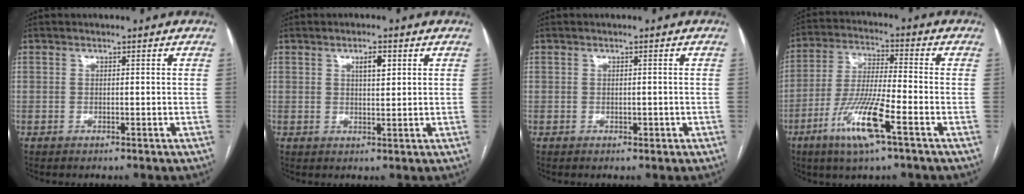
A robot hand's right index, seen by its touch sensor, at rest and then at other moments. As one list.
[{"total": 2.8, "force": [1.3, 0.9, 2.4], "torque": [-0.040, 0.000, 0.021]}, {"total": 1.0, "force": [-0.3, 0.7, 0.7], "torque": [-0.009, 0.000, -0.002]}, {"total": 11.6, "force": [-5.6, 0.8, 10.1], "torque": [-0.204, -0.015, -0.108]}]